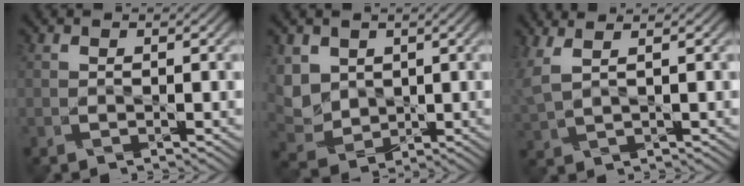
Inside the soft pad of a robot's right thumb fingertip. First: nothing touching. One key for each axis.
{"total": 6.0, "fx": 1.8, "fy": 4.8, "fz": 3.2, "tx": -0.130, "ty": 0.000, "tz": 0.035}
{"total": 3.5, "fx": 2.4, "fy": 0.3, "fz": 2.6, "tx": -0.088, "ty": 0.011, "tz": 0.059}